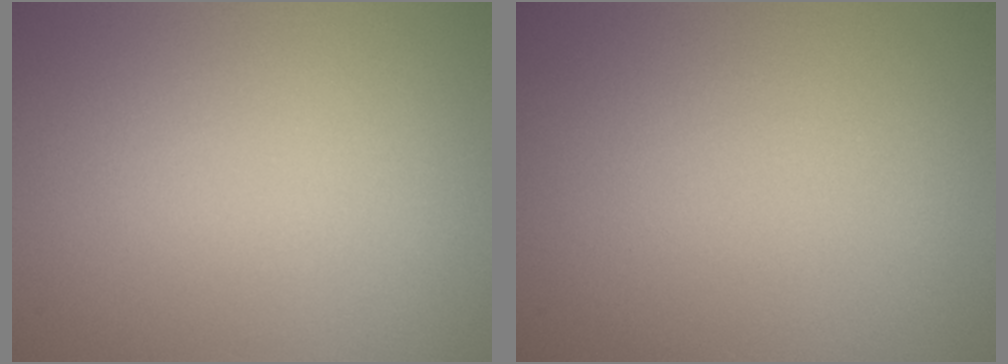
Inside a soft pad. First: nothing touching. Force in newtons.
{"total": 0.0}